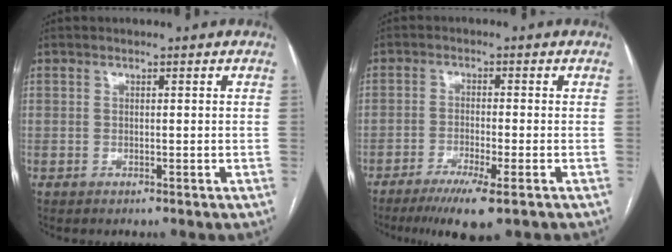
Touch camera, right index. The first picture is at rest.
{"total": 7.3, "force": [-4.7, 0.4, 5.6], "torque": [-0.094, -0.017, -0.076]}